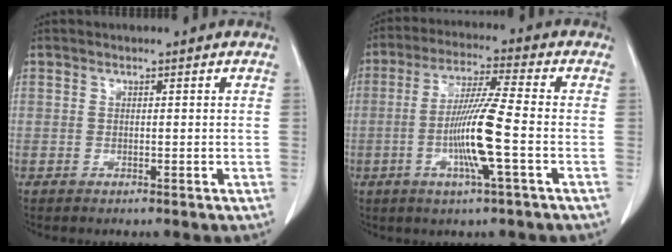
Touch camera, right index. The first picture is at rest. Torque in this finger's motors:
{"motor_torque": [2.14, 0.00, 1.05, 0.17]}